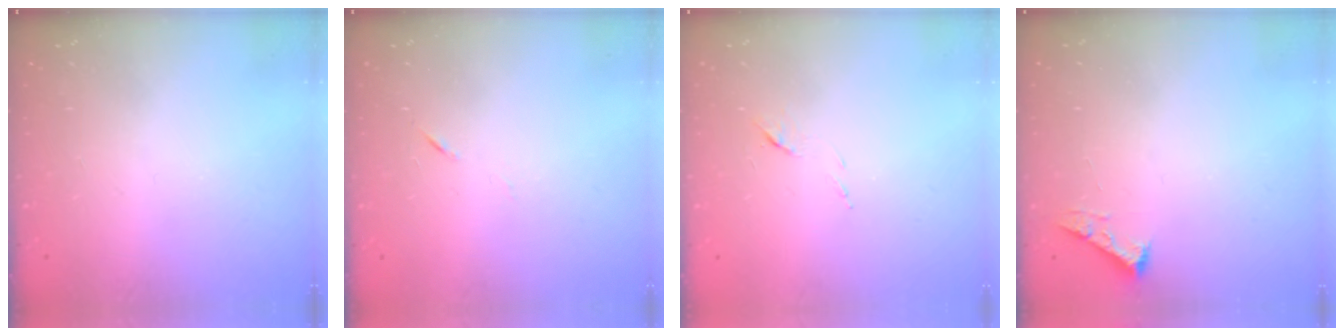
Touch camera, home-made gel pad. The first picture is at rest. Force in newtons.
{"total": 3.8, "press": 3.6, "slide": 1.1}
{"total": 5.5, "press": 5.5, "slide": 0.5}
{"total": 2.5, "press": 2.5, "slide": 0.3}